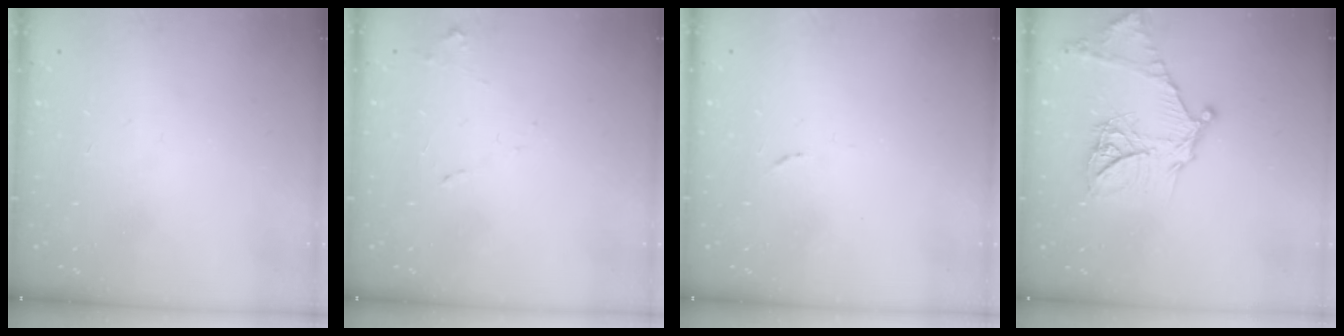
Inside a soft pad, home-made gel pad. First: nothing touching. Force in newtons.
{"total": 7.6, "press": 7.6, "slide": 0.6}
{"total": 4.6, "press": 4.6, "slide": 0.6}
{"total": 19.1, "press": 19.0, "slide": 1.7}